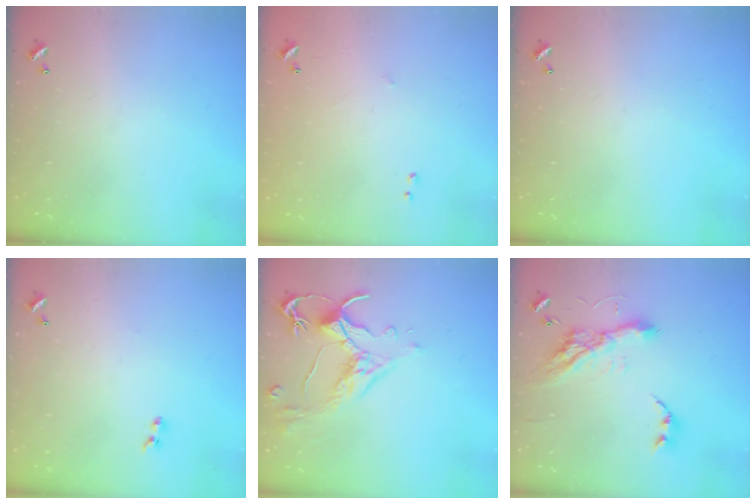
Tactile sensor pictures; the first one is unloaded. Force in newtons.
{"total": 6.4, "press": 6.3, "slide": 0.8}
{"total": 0.0}
{"total": 2.0, "press": 1.7, "slide": 1.0}
{"total": 2.5, "press": 2.2, "slide": 1.3}
{"total": 13.4, "press": 13.3, "slide": 0.8}